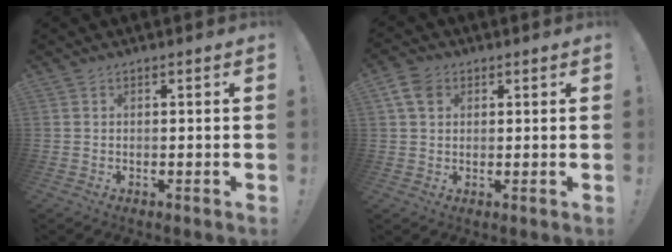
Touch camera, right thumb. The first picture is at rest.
{"total": 6.7, "force": [2.7, 5.0, 3.6], "torque": [-0.066, 0.002, 0.056]}